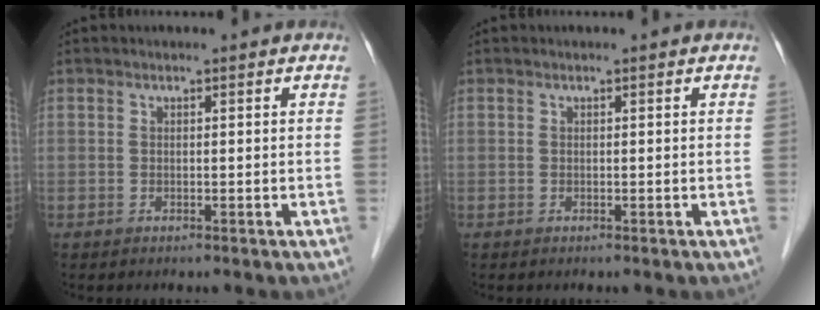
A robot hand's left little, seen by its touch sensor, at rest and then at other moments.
{"total": 0.0}